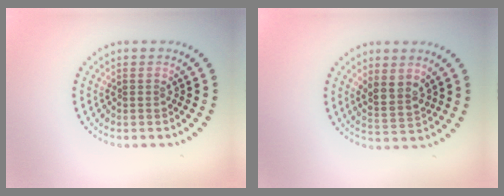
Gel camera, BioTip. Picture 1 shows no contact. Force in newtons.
{"total": 2.4, "press": 2.2, "slide": 1.1}